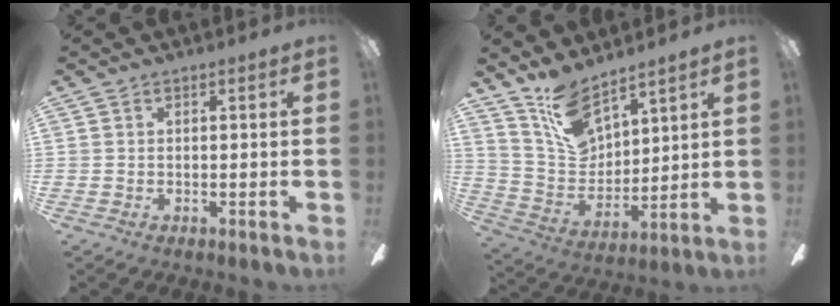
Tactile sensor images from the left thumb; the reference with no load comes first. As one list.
[{"total": 12.9, "force": [10.1, 6.0, 5.2], "torque": [-0.114, -0.058, 0.198]}]